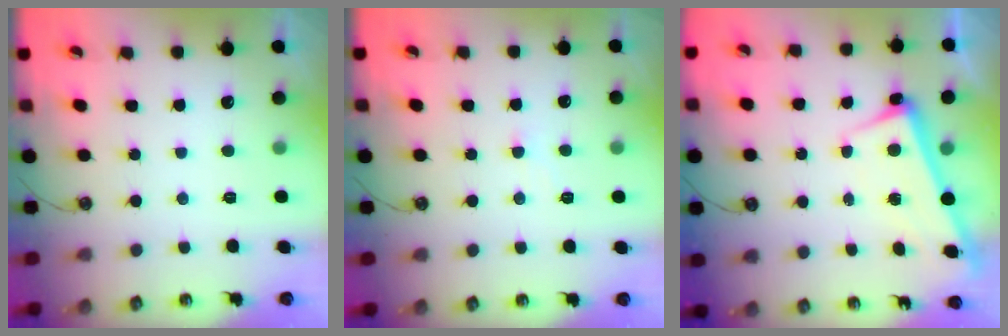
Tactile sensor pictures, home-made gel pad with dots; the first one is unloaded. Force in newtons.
{"total": 0.9, "press": 0.9, "slide": 0.3}
{"total": 2.6, "press": 2.5, "slide": 0.6}